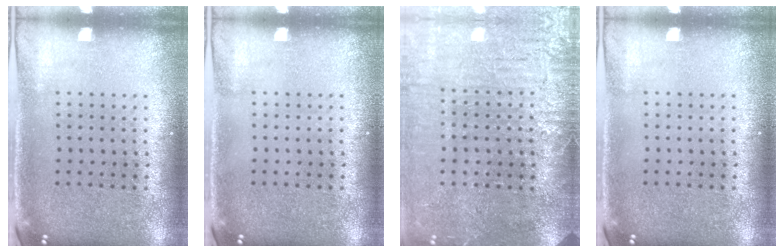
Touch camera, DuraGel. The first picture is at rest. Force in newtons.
{"total": 0.0}
{"total": 3.8, "press": 3.3, "slide": 1.9}
{"total": 0.0}